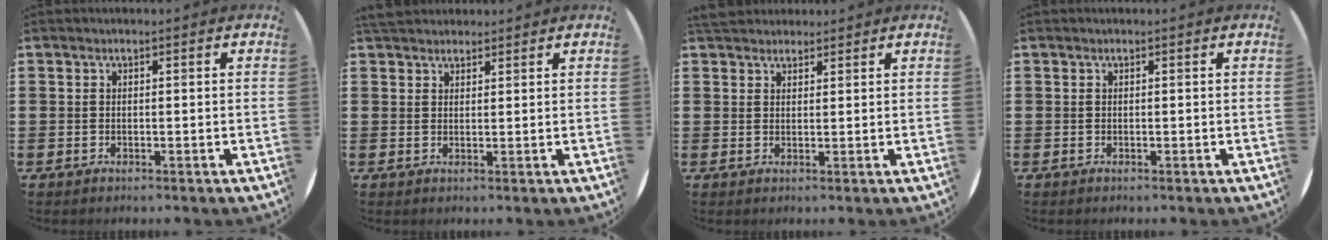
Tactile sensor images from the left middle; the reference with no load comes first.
{"total": 2.4, "force": [2.3, 0.8, 0.4], "torque": [-0.004, -0.002, 0.043]}
{"total": 2.7, "force": [2.5, 0.8, 0.2], "torque": [-0.002, -0.003, 0.048]}
{"total": 0.0}